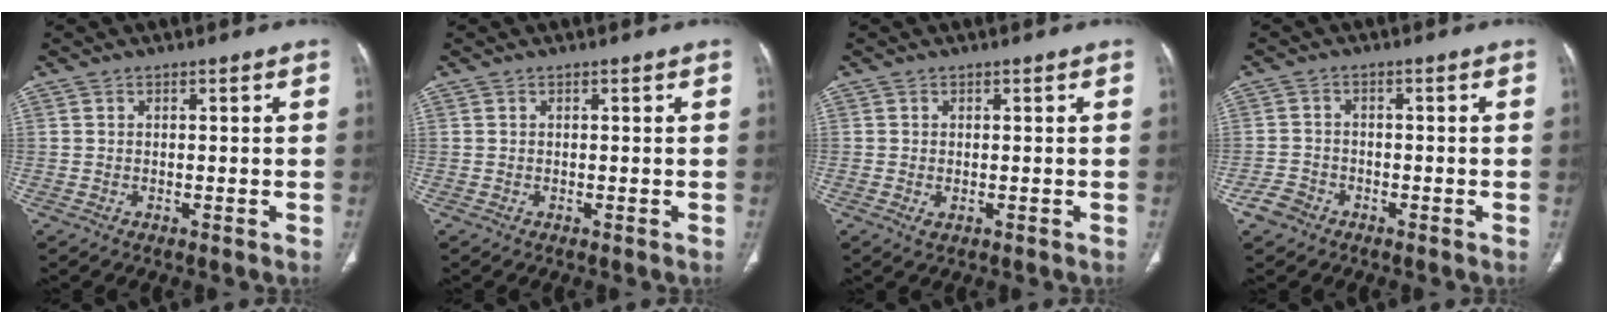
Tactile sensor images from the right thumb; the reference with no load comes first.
{"total": 0.0}
{"total": 1.1, "force": [-0.3, 0.7, 0.8], "torque": [-0.018, -0.004, -0.001]}
{"total": 3.4, "force": [-2.2, 2.4, 0.9], "torque": [-0.013, 0.015, -0.041]}